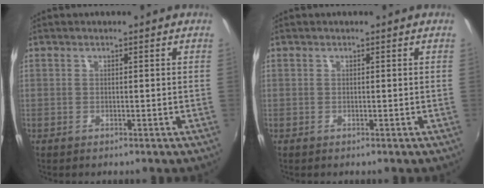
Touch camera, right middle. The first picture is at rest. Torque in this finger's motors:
{"motor_torque": [0.00, 0.00, 0.00, 0.00]}